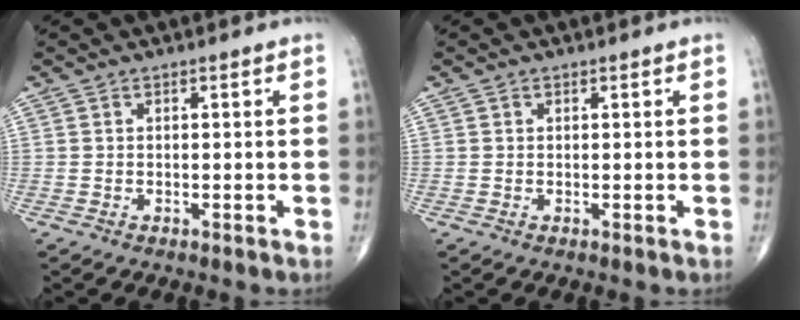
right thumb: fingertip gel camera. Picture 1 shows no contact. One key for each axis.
{"total": 0.0}